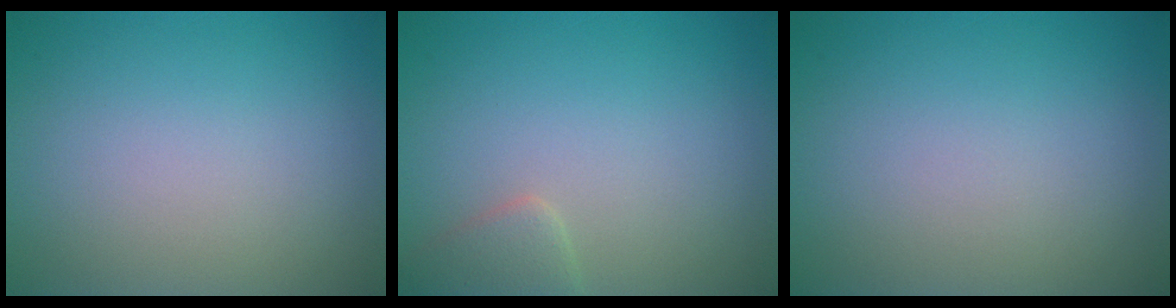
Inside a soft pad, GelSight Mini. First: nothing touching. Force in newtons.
{"total": 1.8, "press": 1.8, "slide": 0.1}
{"total": 0.0}